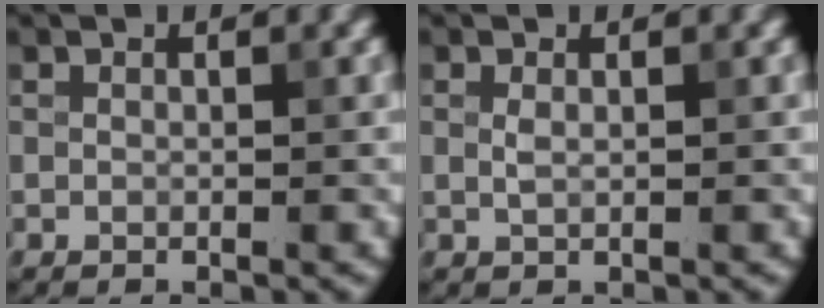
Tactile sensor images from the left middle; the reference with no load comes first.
{"total": 0.7, "force": [0.2, 0.3, 0.6], "torque": [-0.014, 0.001, 0.004]}